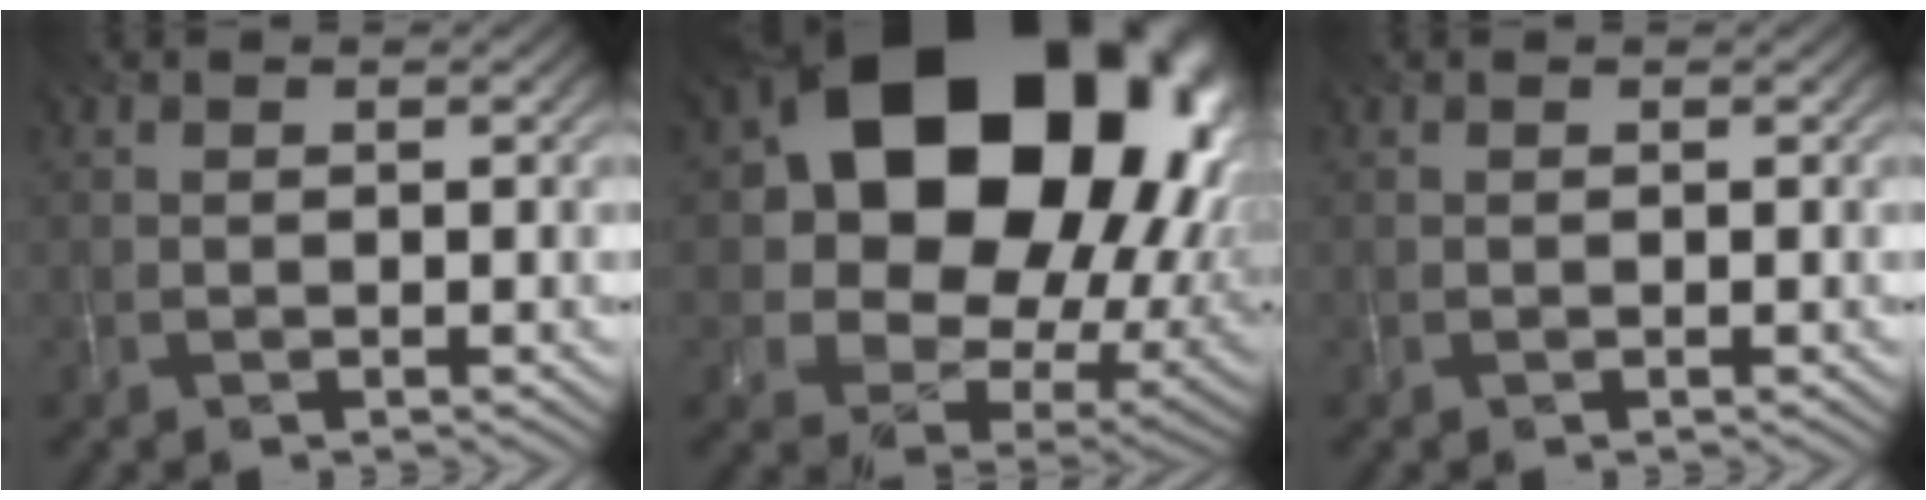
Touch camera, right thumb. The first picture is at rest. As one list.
[{"total": 21.2, "force": [6.0, 15.7, 12.9], "torque": [-0.237, -0.010, 0.151]}, {"total": 0.0}]